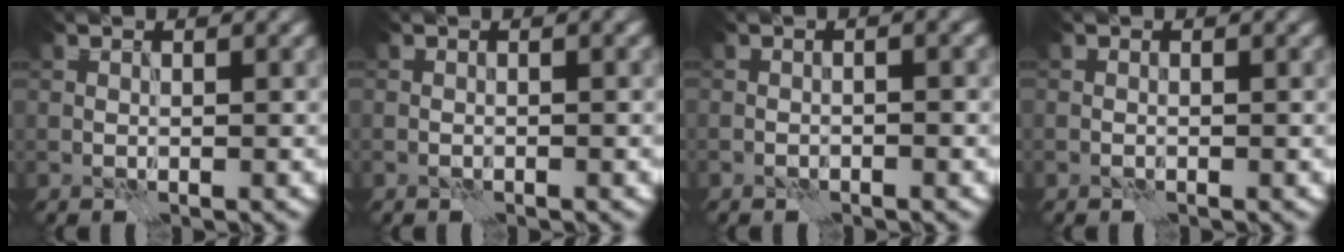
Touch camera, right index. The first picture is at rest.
{"total": 1.2, "force": [0.2, 0.4, 1.1], "torque": [-0.008, 0.001, 0.000]}
{"total": 2.1, "force": [0.0, 0.7, 1.9], "torque": [-0.009, 0.002, -0.008]}
{"total": 0.0}